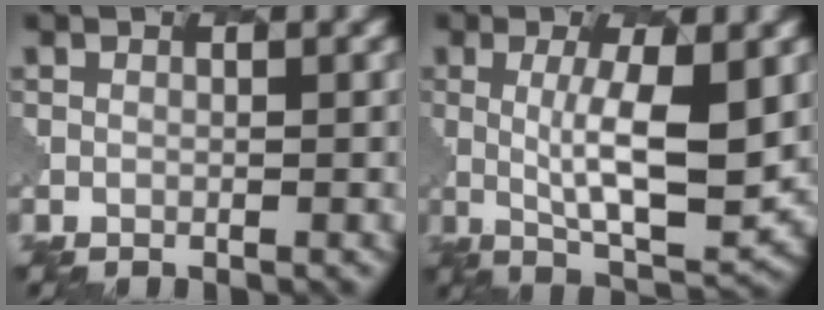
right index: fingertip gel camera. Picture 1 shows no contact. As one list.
[{"total": 7.1, "force": [0.9, 1.8, 6.8], "torque": [-0.114, -0.011, 0.020]}]